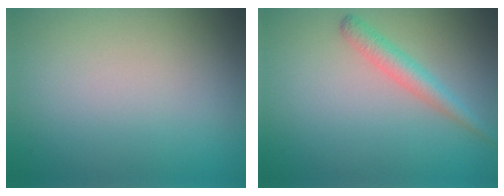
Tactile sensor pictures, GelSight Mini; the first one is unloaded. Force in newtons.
{"total": 2.3, "press": 2.3, "slide": 0.1}